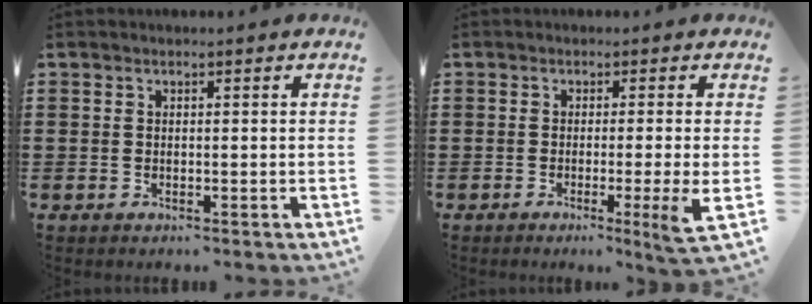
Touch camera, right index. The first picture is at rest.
{"total": 4.4, "force": [-1.2, -0.8, 4.2], "torque": [-0.063, -0.024, -0.019]}